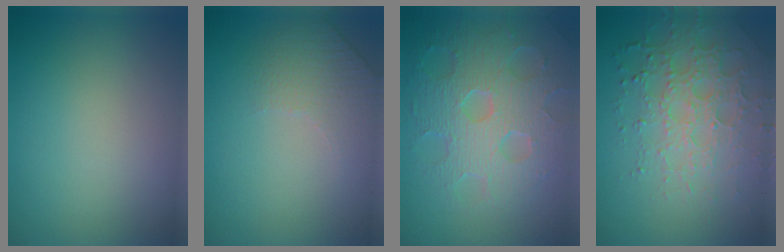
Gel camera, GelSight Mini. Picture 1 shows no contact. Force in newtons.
{"total": 1.7, "press": 1.3, "slide": 1.1}
{"total": 8.3, "press": 5.9, "slide": 5.9}
{"total": 5.2, "press": 4.3, "slide": 2.8}